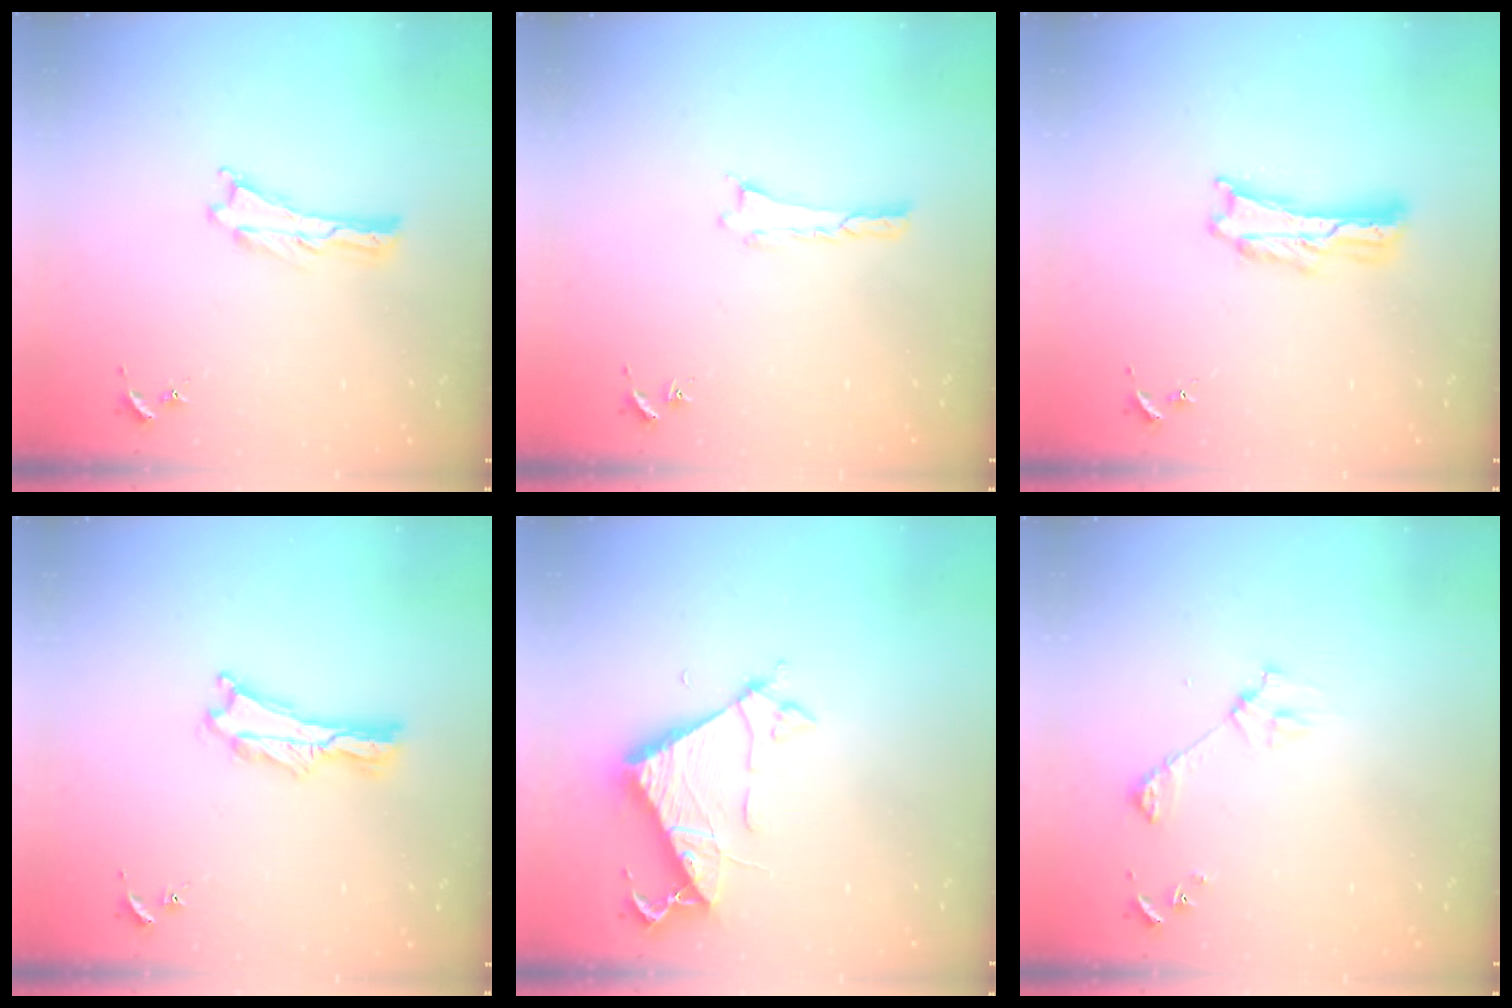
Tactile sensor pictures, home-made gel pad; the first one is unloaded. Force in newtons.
{"total": 0.0}
{"total": 2.4, "press": 2.4, "slide": 0.3}
{"total": 1.4, "press": 1.4, "slide": 0.3}
{"total": 6.8, "press": 6.8, "slide": 0.6}
{"total": 3.8, "press": 3.8, "slide": 0.3}